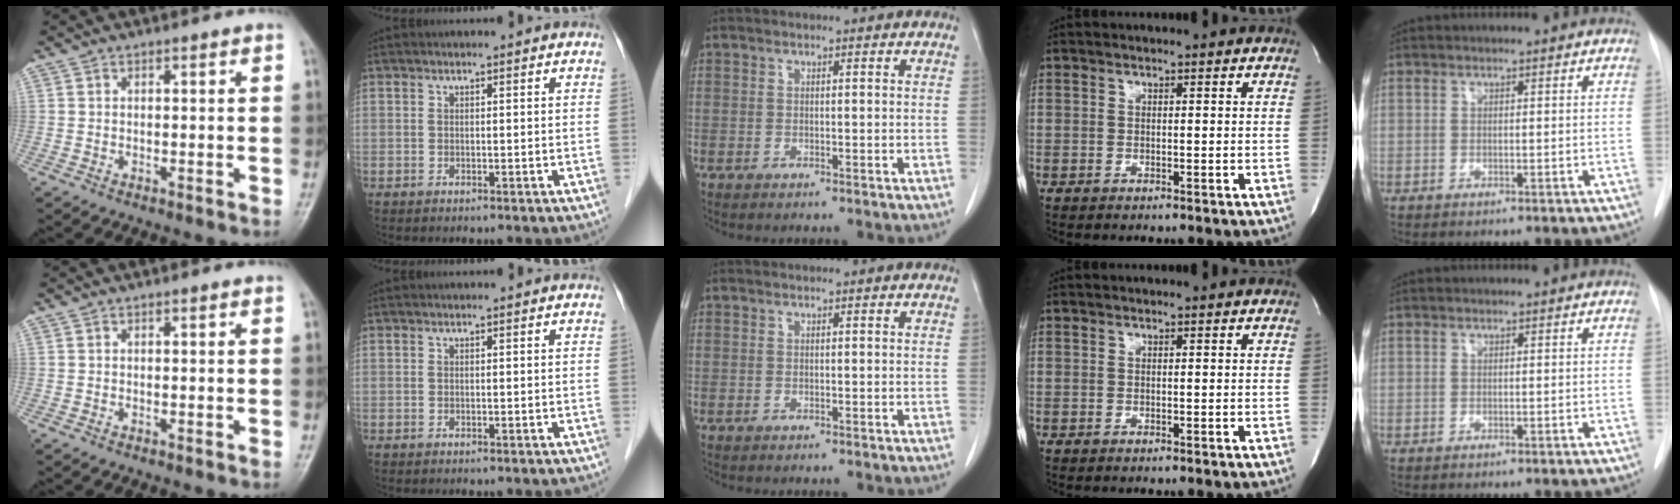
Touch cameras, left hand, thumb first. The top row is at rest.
{}